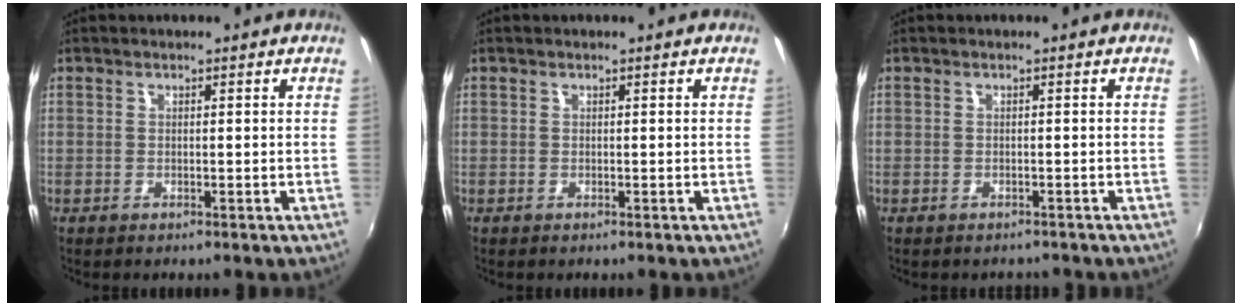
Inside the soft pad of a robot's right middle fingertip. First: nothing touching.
{"total": 0.0}
{"total": 1.7, "force": [-1.4, 0.7, 0.3], "torque": [-0.009, -0.007, -0.018]}